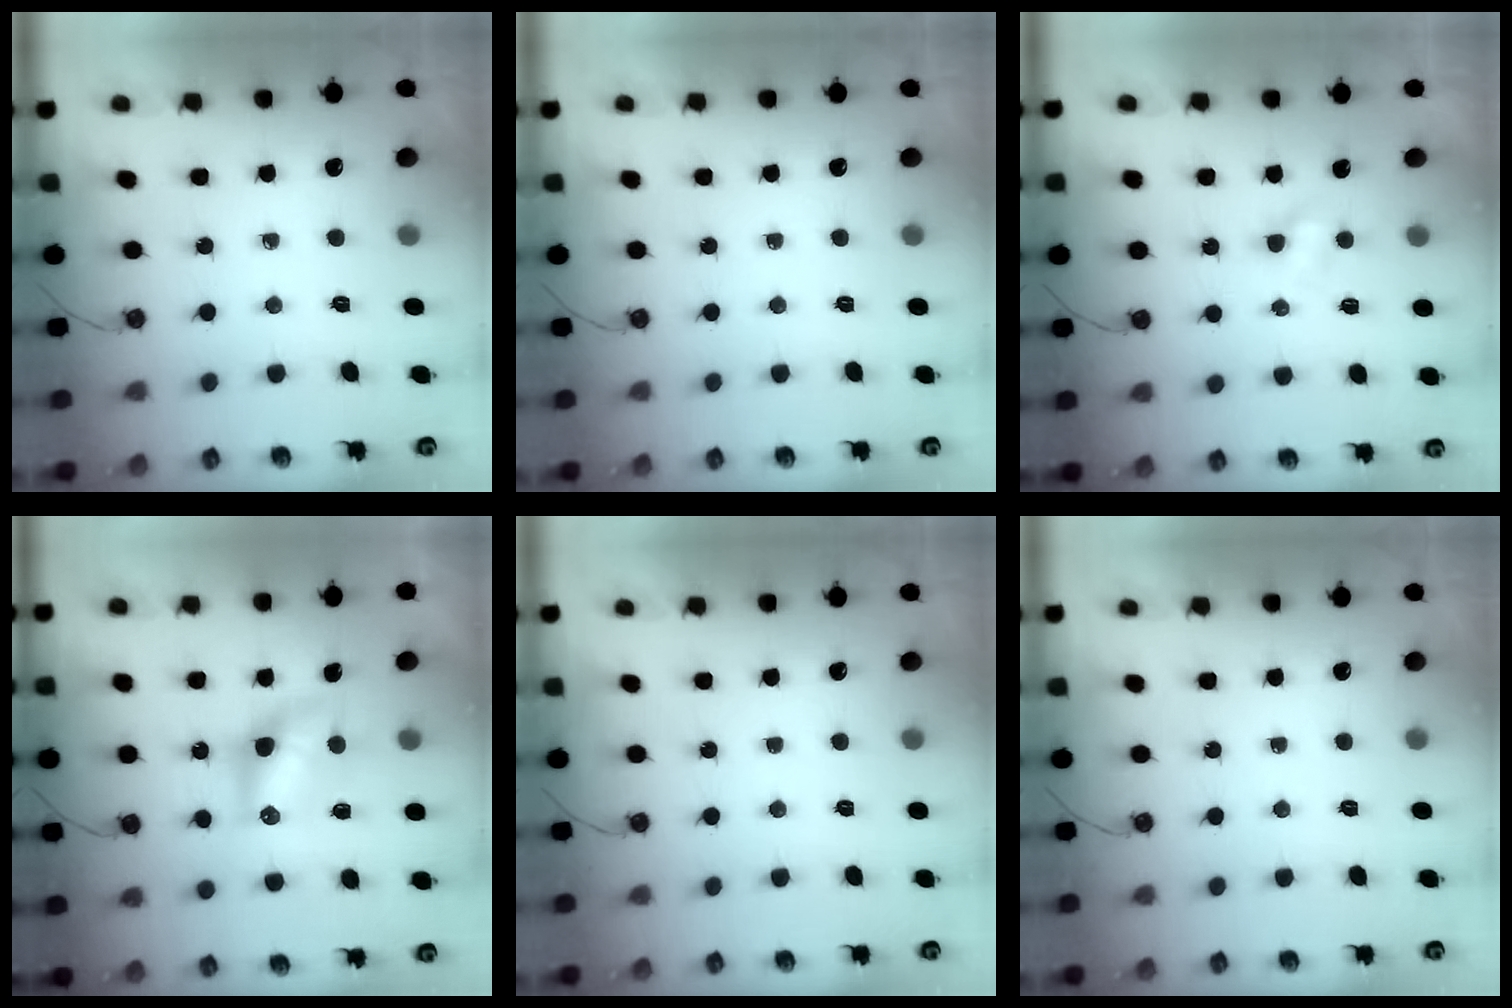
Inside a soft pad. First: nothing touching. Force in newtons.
{"total": 0.0}
{"total": 3.0, "press": 3.0, "slide": 0.3}
{"total": 9.9, "press": 9.4, "slide": 3.2}
{"total": 0.0}
{"total": 0.0}